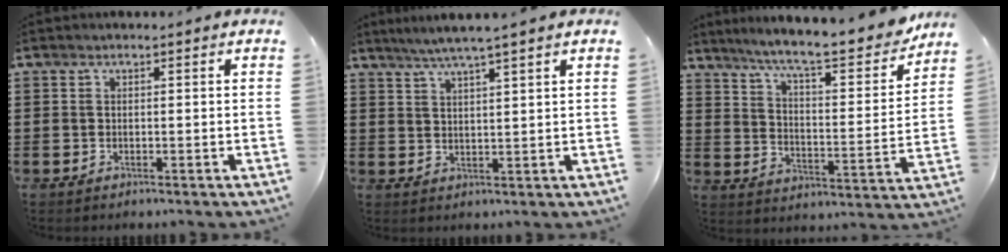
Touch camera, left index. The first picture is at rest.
{"total": 3.7, "force": [3.0, -0.6, 2.1], "torque": [-0.047, -0.009, 0.053]}
{"total": 8.8, "force": [7.6, 0.4, 4.4], "torque": [-0.100, -0.053, 0.120]}